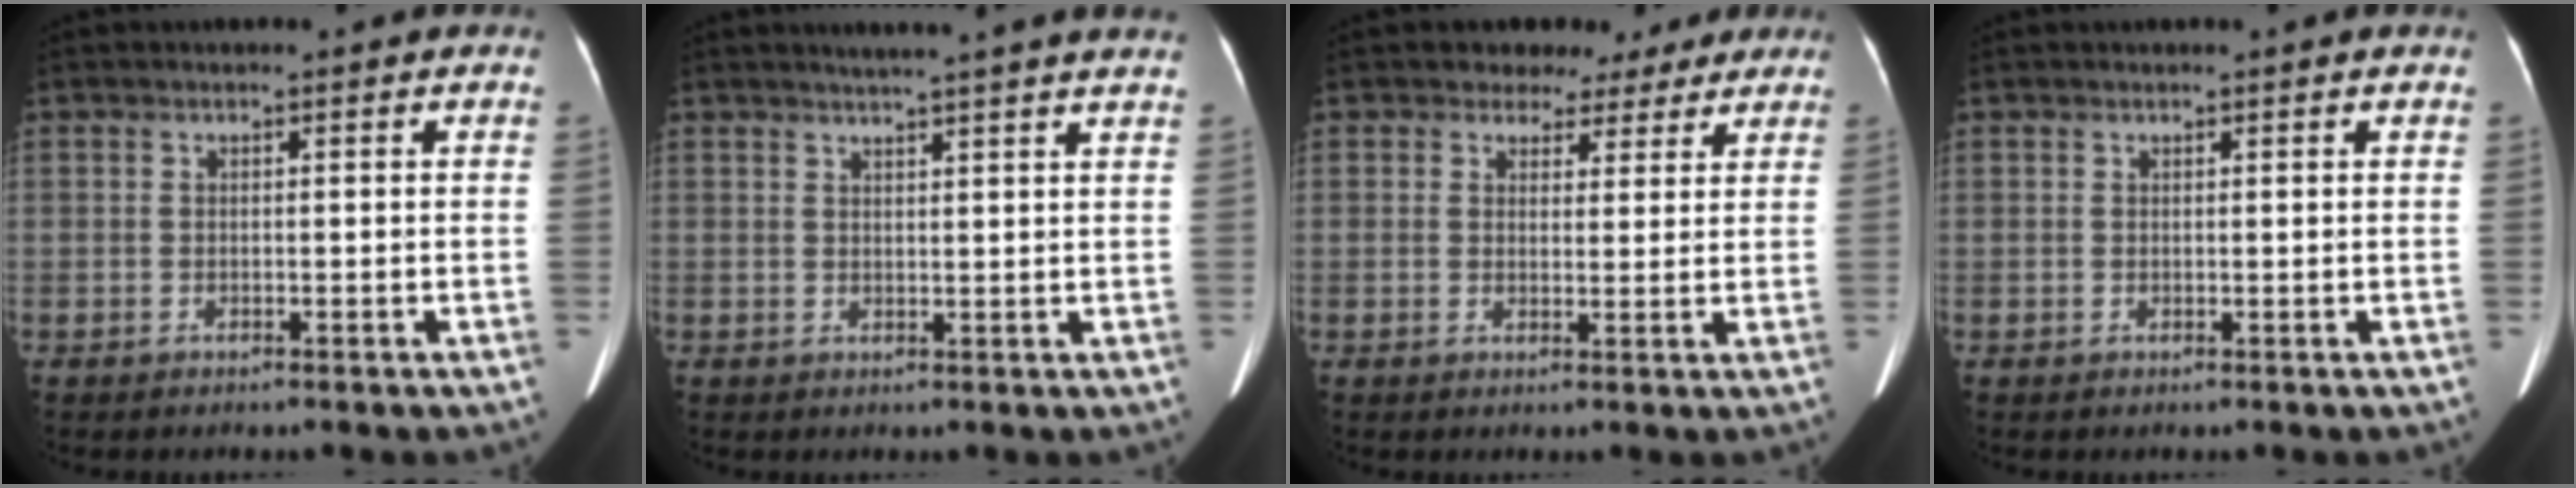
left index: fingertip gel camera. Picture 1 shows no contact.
{"total": 9.7, "force": [8.5, -0.6, 4.7], "torque": [-0.064, 0.014, 0.087]}
{"total": 5.6, "force": [4.4, 3.4, 0.6], "torque": [-0.001, 0.006, 0.046]}
{"total": 0.0}